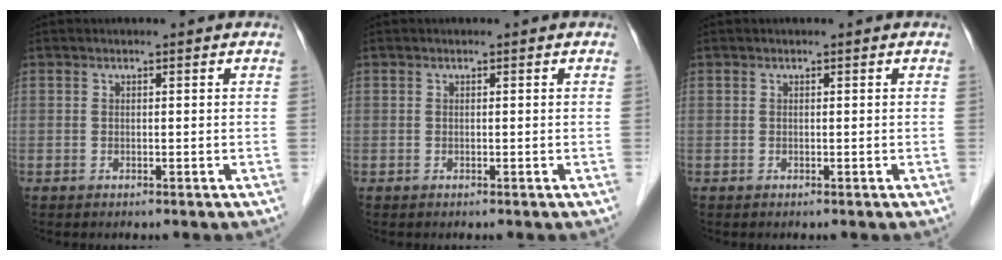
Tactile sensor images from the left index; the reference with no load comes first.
{"total": 0.0}
{"total": 0.0}